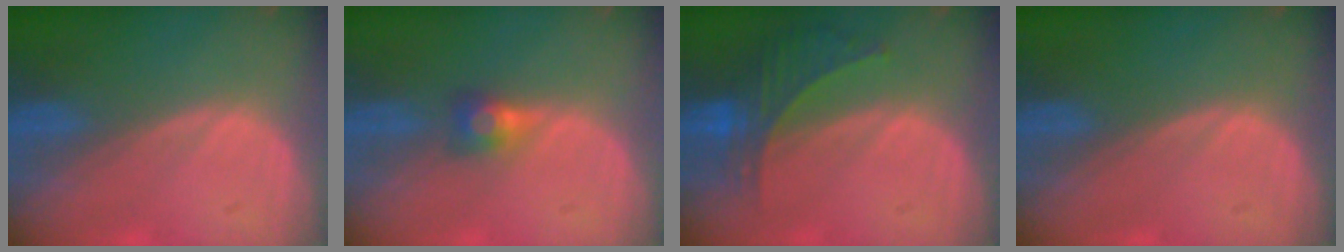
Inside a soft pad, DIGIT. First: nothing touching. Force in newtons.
{"total": 2.7, "press": 2.5, "slide": 0.9}
{"total": 6.2, "press": 5.8, "slide": 2.2}
{"total": 0.0}